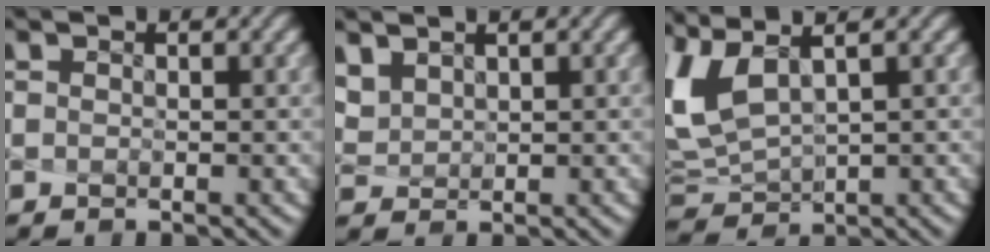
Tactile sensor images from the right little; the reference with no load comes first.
{"total": 3.8, "force": [2.5, 2.3, 1.7], "torque": [-0.076, 0.005, 0.068]}
{"total": 5.1, "force": [1.4, 2.3, 4.4], "torque": [-0.116, 0.003, 0.041]}